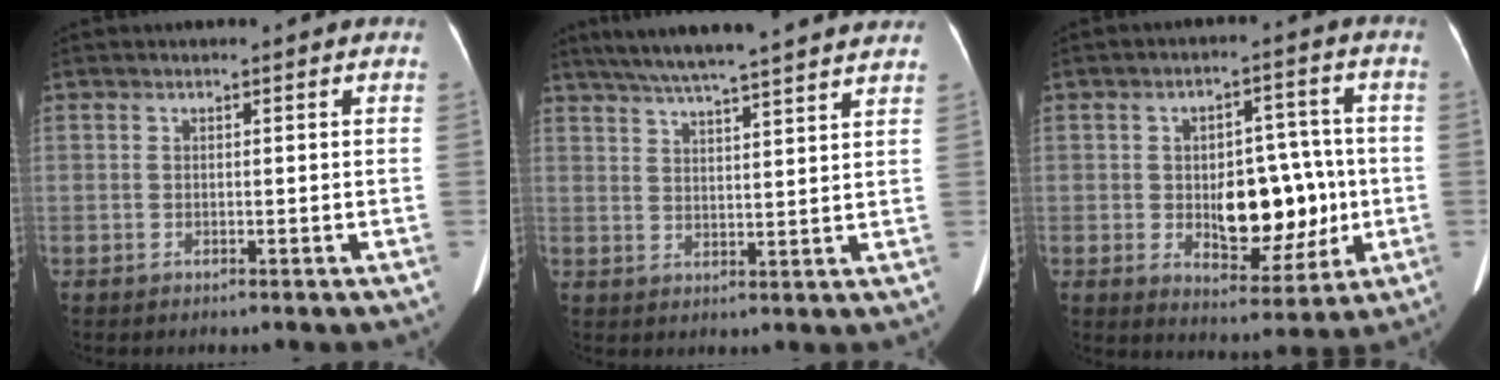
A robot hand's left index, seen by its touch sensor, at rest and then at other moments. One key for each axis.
{"total": 19.0, "fx": 16.8, "fy": 0.2, "fz": 9.0, "tx": -0.150, "ty": 0.020, "tz": 0.225}
{"total": 10.8, "fx": -1.1, "fy": 5.8, "fz": 9.1, "tx": -0.126, "ty": 0.012, "tz": -0.006}